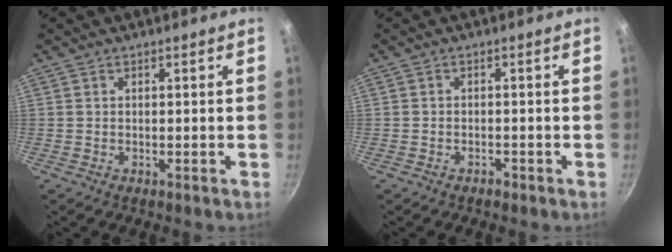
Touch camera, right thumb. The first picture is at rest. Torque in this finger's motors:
{"motor_torque": [-0.16, 0.34, -0.50, 0.41, 0.05]}